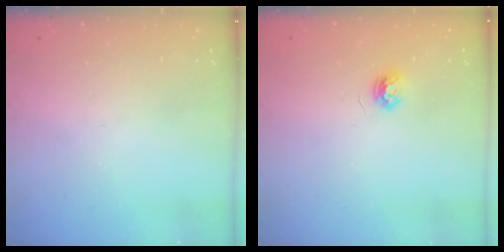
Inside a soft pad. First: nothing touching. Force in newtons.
{"total": 4.5, "press": 4.4, "slide": 0.5}